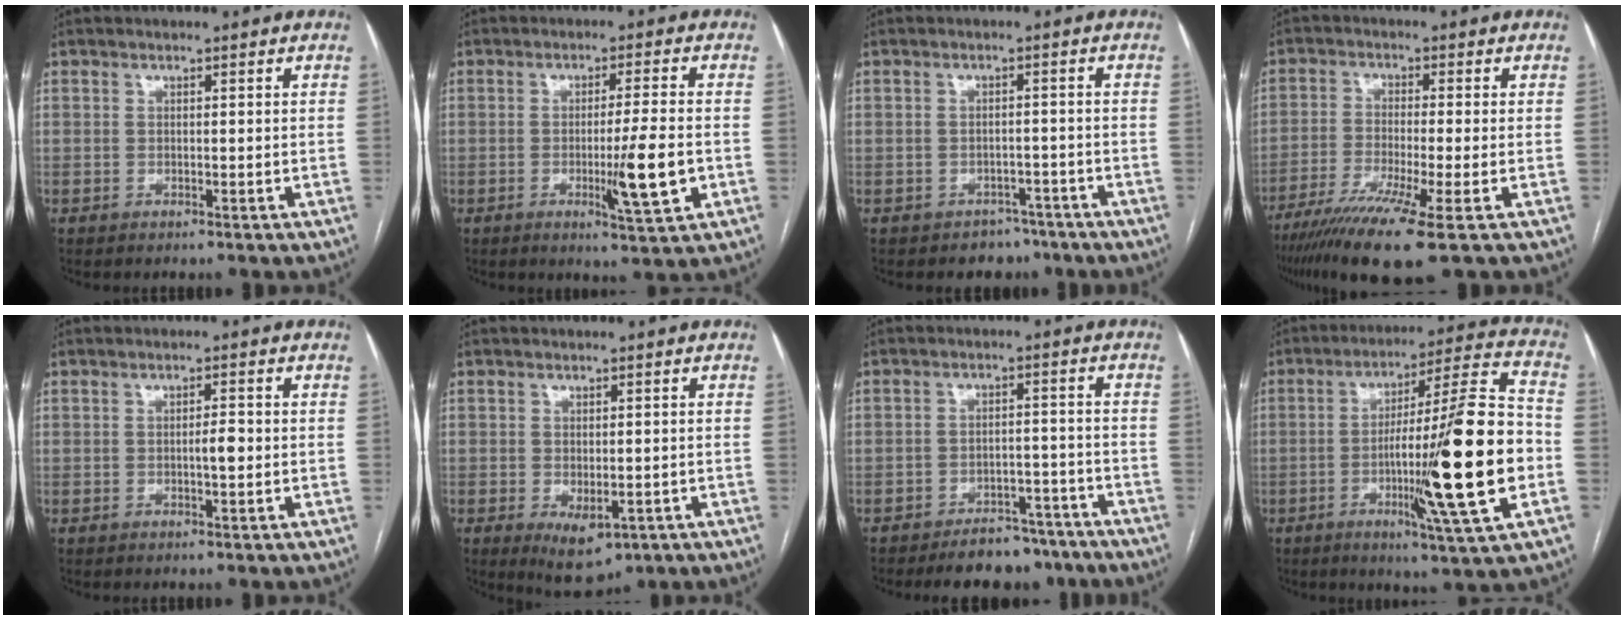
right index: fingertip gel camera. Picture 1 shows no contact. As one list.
[{"total": 8.1, "force": [-2.0, -0.1, 7.9], "torque": [-0.120, -0.014, -0.031]}, {"total": 3.8, "force": [-2.7, 2.6, 0.1], "torque": [0.004, 0.016, -0.034]}, {"total": 11.6, "force": [-7.4, -0.6, 8.9], "torque": [-0.158, -0.030, -0.124]}, {"total": 2.1, "force": [-0.3, 0.4, 2.1], "torque": [-0.035, 0.003, -0.005]}, {"total": 5.9, "force": [-2.2, 3.0, 4.7], "torque": [-0.068, -0.012, -0.018]}, {"total": 8.7, "force": [-7.3, 3.8, 2.8], "torque": [-0.019, 0.012, -0.107]}, {"total": 21.8, "force": [-4.6, -0.3, 21.2], "torque": [-0.323, -0.006, -0.078]}]